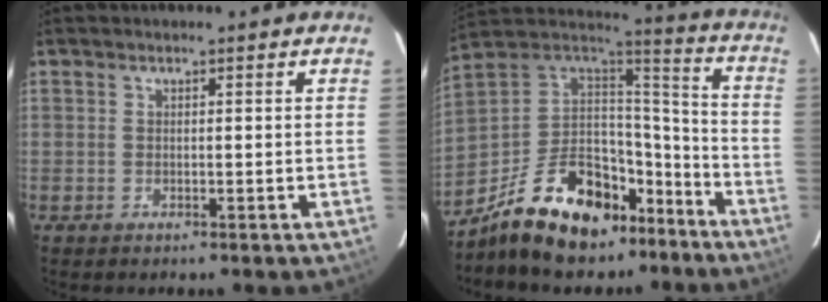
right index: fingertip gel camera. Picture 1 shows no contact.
{"total": 19.7, "force": [-14.3, 9.5, 9.8], "torque": [-0.181, 0.046, -0.244]}